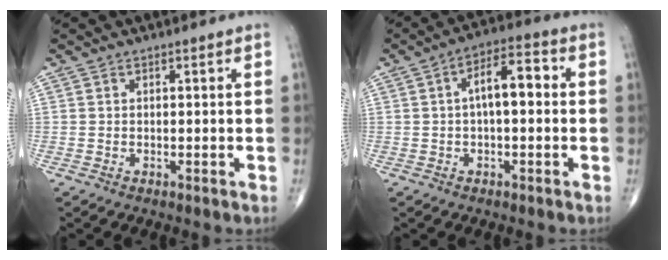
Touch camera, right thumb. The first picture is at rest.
{"total": 8.1, "force": [0.6, 3.5, 7.3], "torque": [-0.110, 0.032, 0.001]}